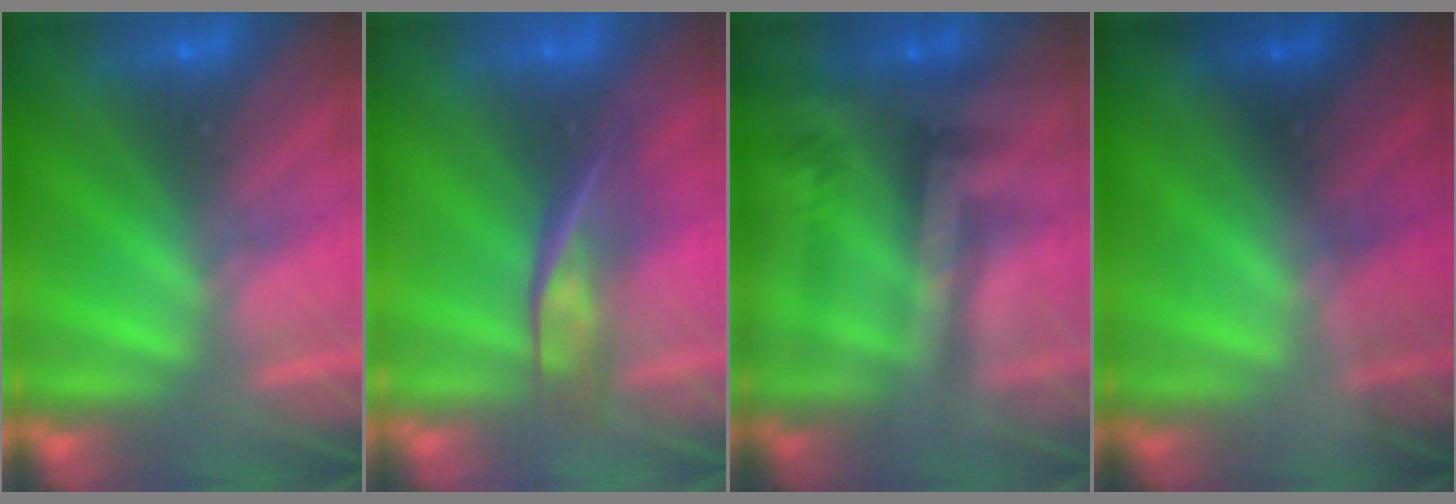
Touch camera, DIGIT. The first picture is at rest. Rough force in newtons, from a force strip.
{"total": 2.4}
{"total": 2.4}
{"total": 1.6}